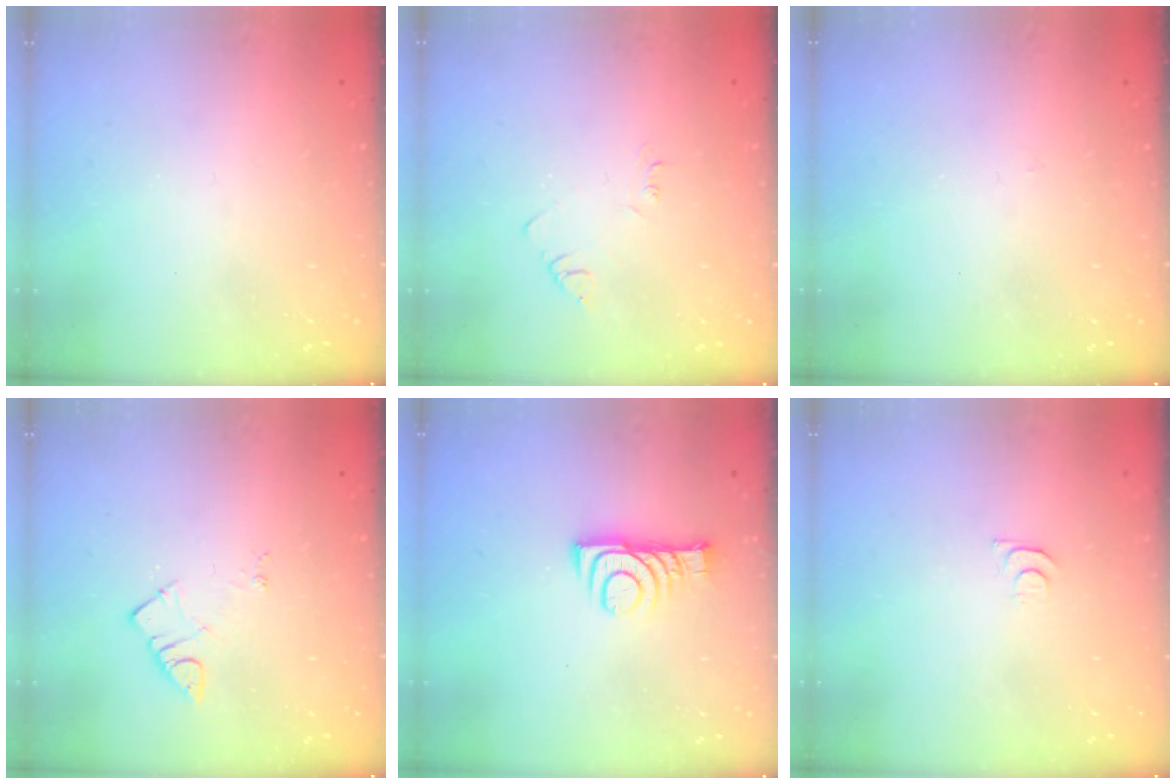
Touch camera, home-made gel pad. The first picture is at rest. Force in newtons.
{"total": 3.0, "press": 3.0, "slide": 0.4}
{"total": 2.8, "press": 2.8, "slide": 0.4}
{"total": 3.8, "press": 3.8, "slide": 0.5}
{"total": 9.4, "press": 9.4, "slide": 0.9}
{"total": 3.2, "press": 3.2, "slide": 0.4}